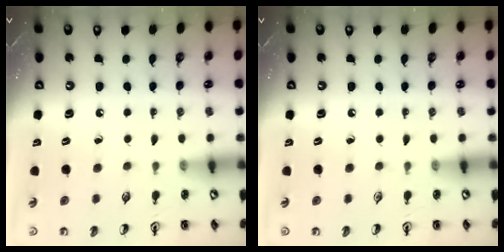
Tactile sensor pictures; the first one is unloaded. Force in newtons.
{"total": 0.0}